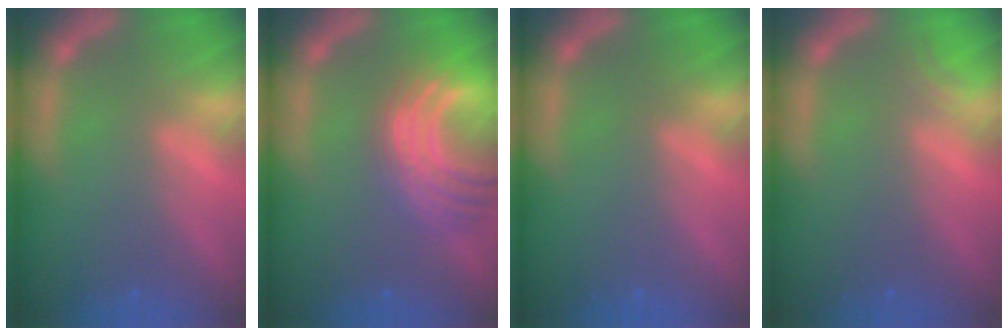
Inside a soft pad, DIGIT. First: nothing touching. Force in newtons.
{"total": 9.5}
{"total": 0.0}
{"total": 0.9}